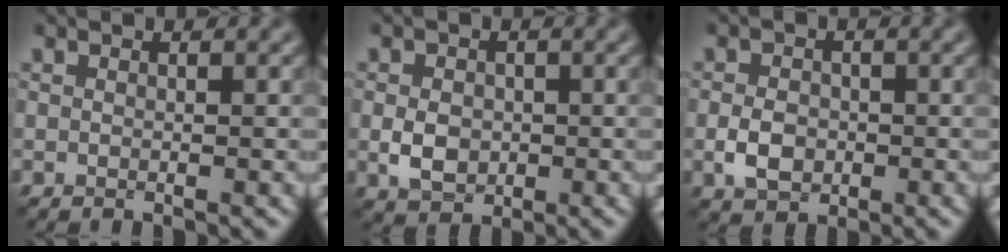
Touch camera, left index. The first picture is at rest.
{"total": 3.1, "force": [-0.5, 2.4, 1.9], "torque": [-0.040, -0.003, -0.013]}
{"total": 2.9, "force": [-0.8, 2.1, 1.8], "torque": [-0.036, 0.000, -0.020]}